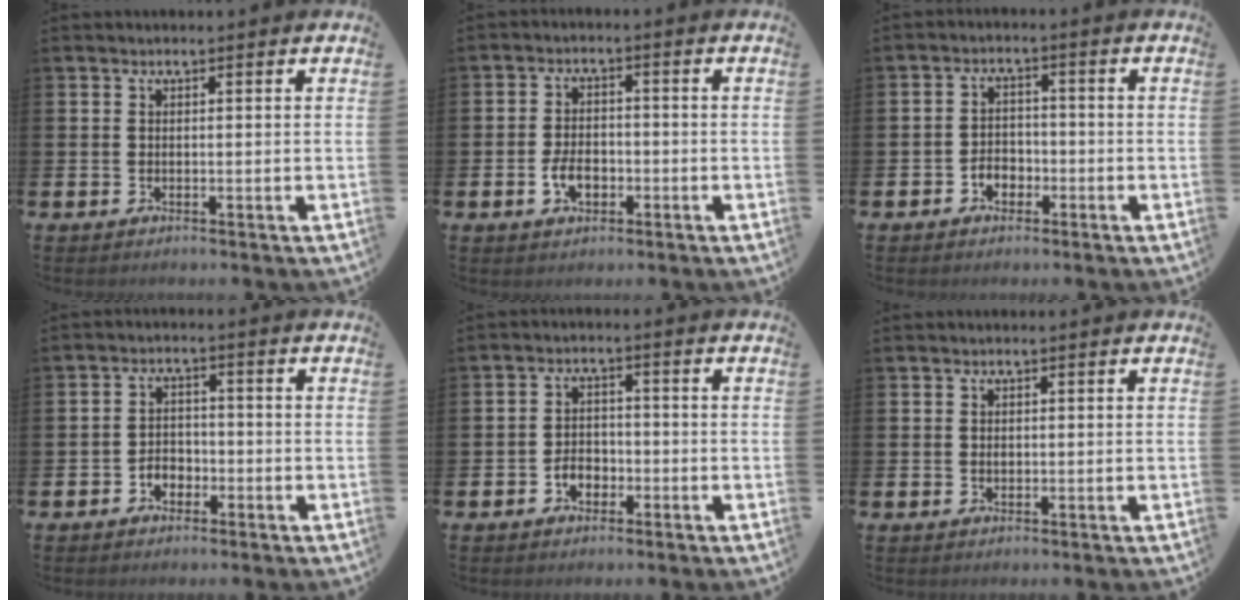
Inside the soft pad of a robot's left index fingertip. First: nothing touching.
{"total": 3.9, "force": [-1.3, 2.5, 2.7], "torque": [-0.034, -0.002, -0.027]}
{"total": 2.7, "force": [-1.5, 2.0, 1.0], "torque": [-0.016, 0.002, -0.036]}
{"total": 2.7, "force": [-1.6, 2.0, 0.9], "torque": [-0.014, 0.004, -0.038]}
{"total": 3.0, "force": [-1.4, 2.2, 1.5], "torque": [-0.015, -0.003, -0.034]}
{"total": 0.6, "force": [0.1, 0.5, 0.4], "torque": [-0.002, 0.001, -0.001]}